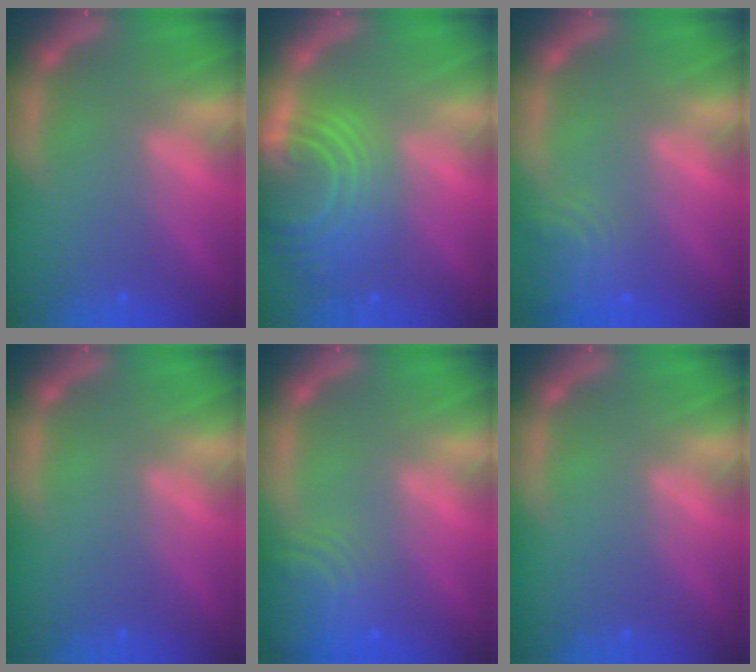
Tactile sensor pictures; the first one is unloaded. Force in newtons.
{"total": 9.5}
{"total": 4.0}
{"total": 0.0}
{"total": 6.6}
{"total": 0.0}